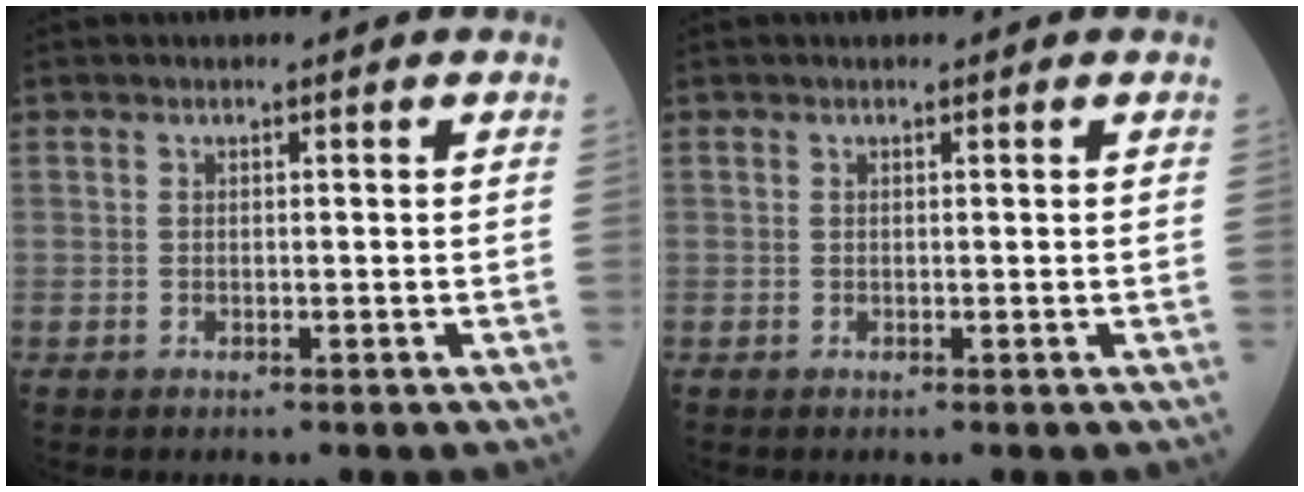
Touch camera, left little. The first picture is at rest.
{"total": 0.0}